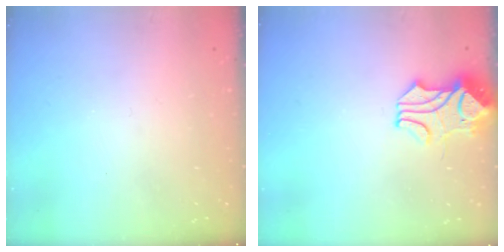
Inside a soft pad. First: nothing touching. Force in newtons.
{"total": 2.2, "press": 2.0, "slide": 1.0}